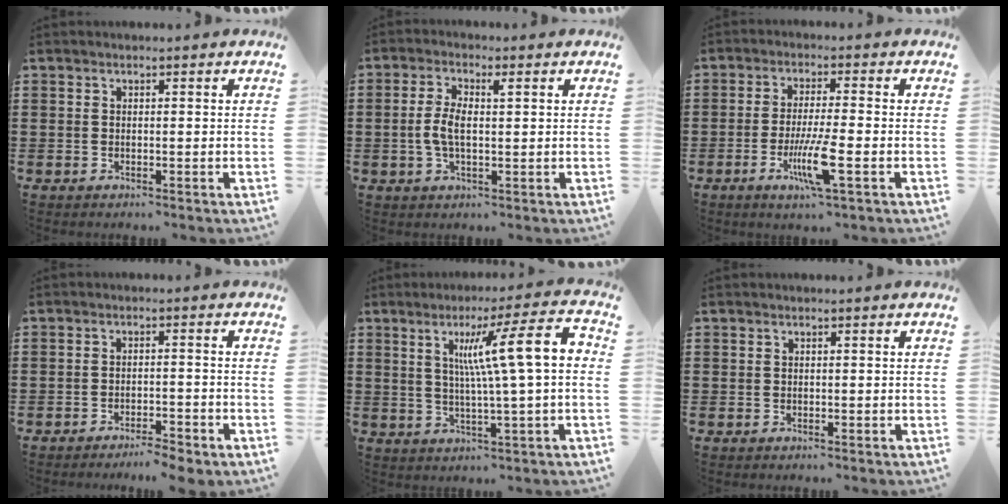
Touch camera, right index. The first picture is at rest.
{"total": 4.4, "force": [0.2, 1.5, 4.1], "torque": [-0.092, 0.001, -0.004]}
{"total": 7.8, "force": [-2.8, 0.9, 7.2], "torque": [-0.143, -0.018, -0.053]}
{"total": 3.0, "force": [-2.8, -0.1, 0.9], "torque": [-0.017, 0.000, -0.058]}
{"total": 12.5, "force": [2.5, 0.6, 12.3], "torque": [-0.213, 0.000, 0.033]}
{"total": 0.0}